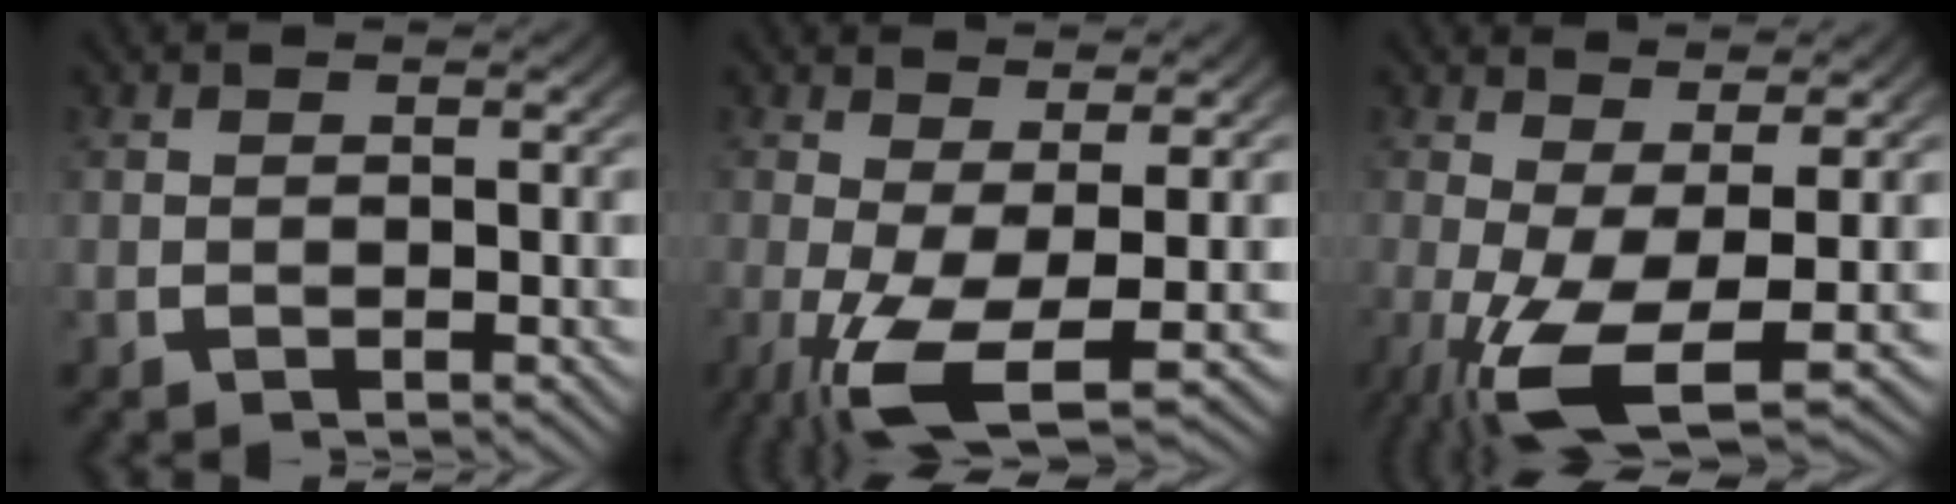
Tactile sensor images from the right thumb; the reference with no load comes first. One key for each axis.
{"total": 7.4, "fx": -1.8, "fy": 3.2, "fz": 6.5, "tx": -0.137, "ty": -0.038, "tz": -0.012}
{"total": 8.3, "fx": -2.0, "fy": 3.7, "fz": 7.2, "tx": -0.153, "ty": -0.043, "tz": -0.013}